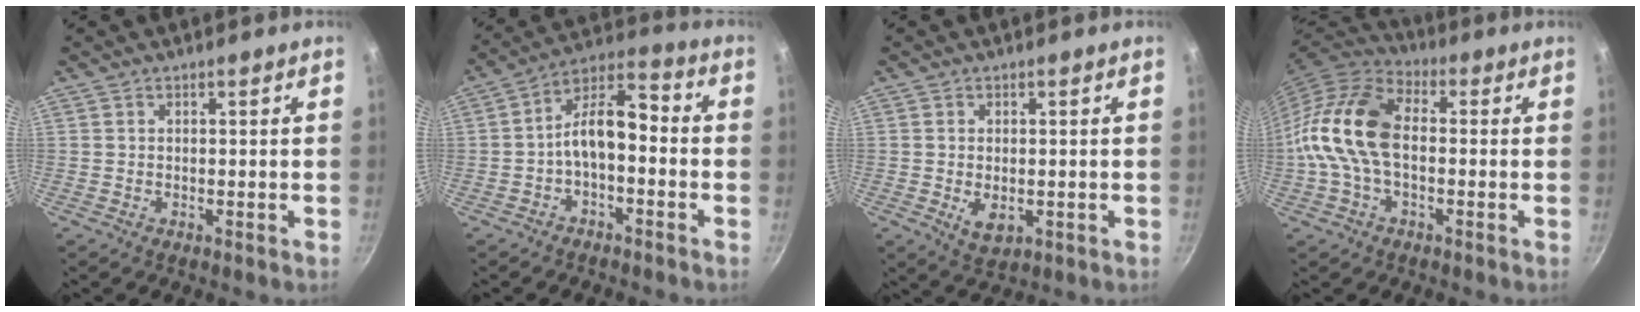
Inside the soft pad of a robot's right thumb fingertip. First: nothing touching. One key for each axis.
{"total": 9.8, "fx": -2.5, "fy": 5.1, "fz": 8.0, "tx": -0.127, "ty": 0.057, "tz": -0.054}
{"total": 4.7, "fx": -0.9, "fy": 2.8, "fz": 3.7, "tx": -0.058, "ty": -0.009, "tz": -0.006}
{"total": 14.7, "fx": -1.1, "fy": 9.1, "fz": 11.5, "tx": -0.215, "ty": 0.039, "tz": -0.040}